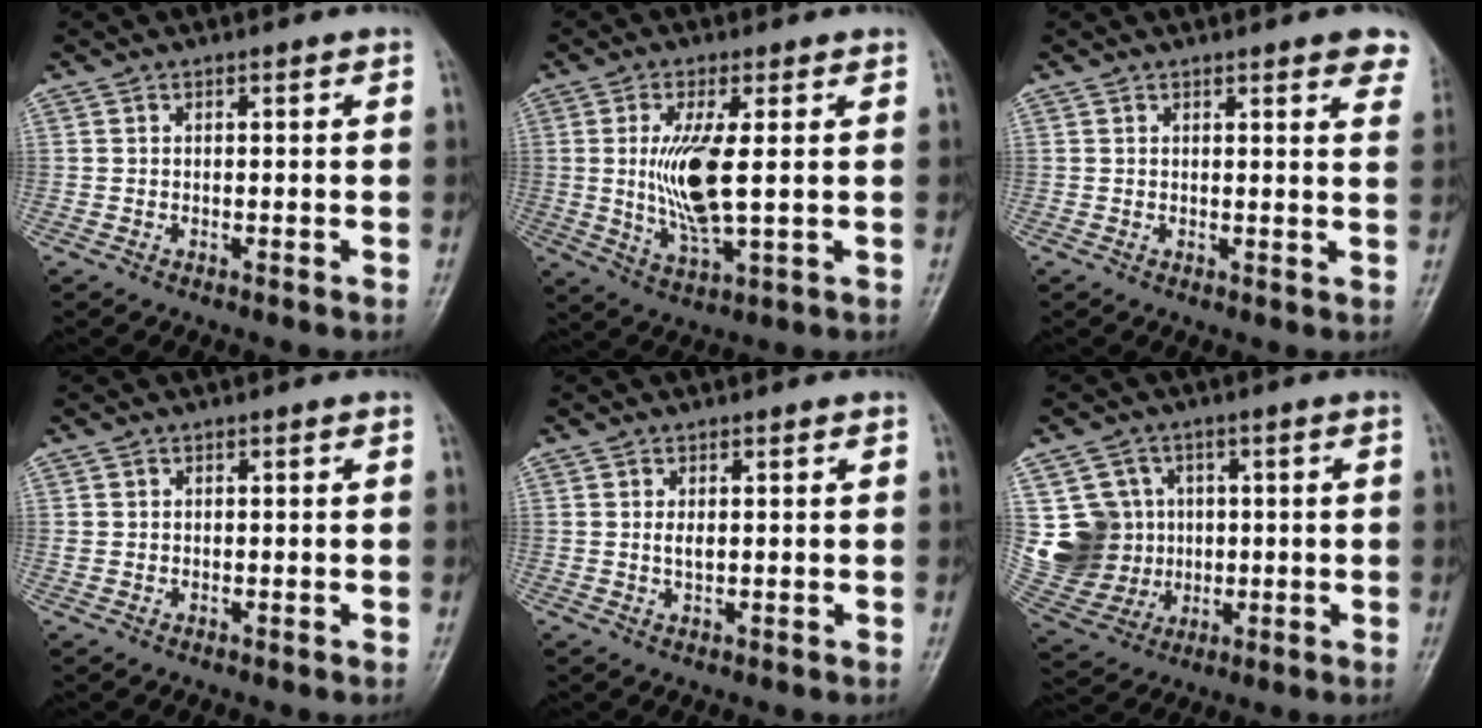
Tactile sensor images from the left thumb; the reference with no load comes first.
{"total": 10.2, "force": [1.0, 2.9, 9.8], "torque": [-0.202, -0.021, 0.024]}
{"total": 6.7, "force": [4.7, 1.6, 4.4], "torque": [-0.029, -0.015, 0.043]}
{"total": 1.2, "force": [0.1, 1.1, 0.5], "torque": [-0.009, 0.004, 0.006]}
{"total": 1.6, "force": [0.3, 0.8, 1.4], "torque": [-0.023, -0.002, 0.008]}
{"total": 12.9, "force": [1.3, 11.9, 4.6], "torque": [-0.064, 0.014, 0.042]}